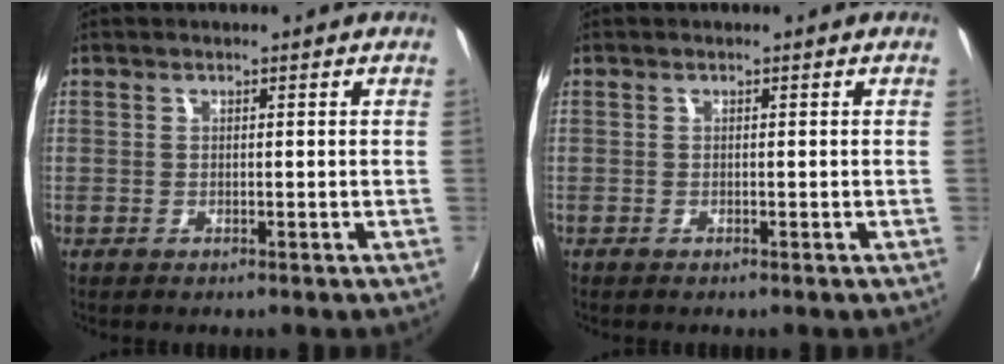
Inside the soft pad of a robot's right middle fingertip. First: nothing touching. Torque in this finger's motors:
{"motor_torque": [-0.07, -0.08, -0.02, -0.01]}